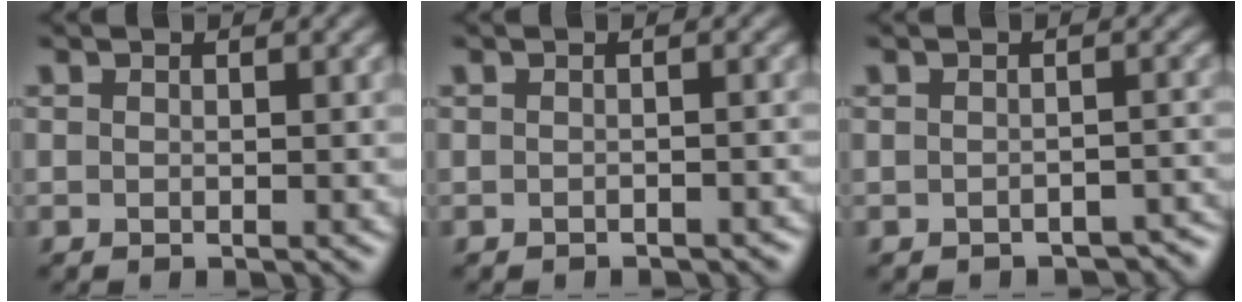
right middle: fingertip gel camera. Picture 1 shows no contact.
{"total": 0.9, "force": [-0.8, 0.3, 0.2], "torque": [-0.002, -0.003, -0.008]}
{"total": 2.1, "force": [-1.8, 0.8, 0.5], "torque": [-0.004, -0.005, -0.013]}